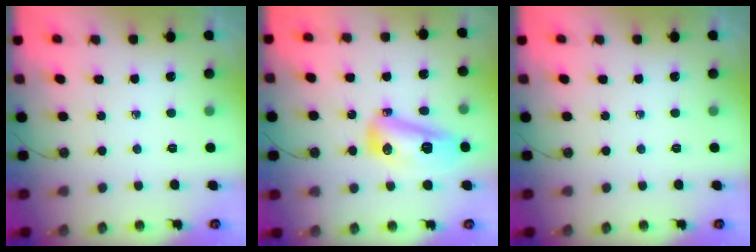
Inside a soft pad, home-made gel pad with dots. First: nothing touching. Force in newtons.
{"total": 12.5, "press": 12.5, "slide": 1.0}
{"total": 0.0}